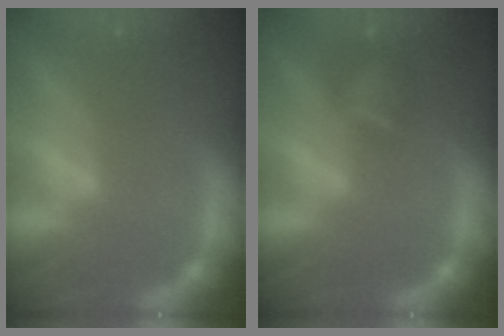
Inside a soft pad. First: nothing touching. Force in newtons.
{"total": 2.9}